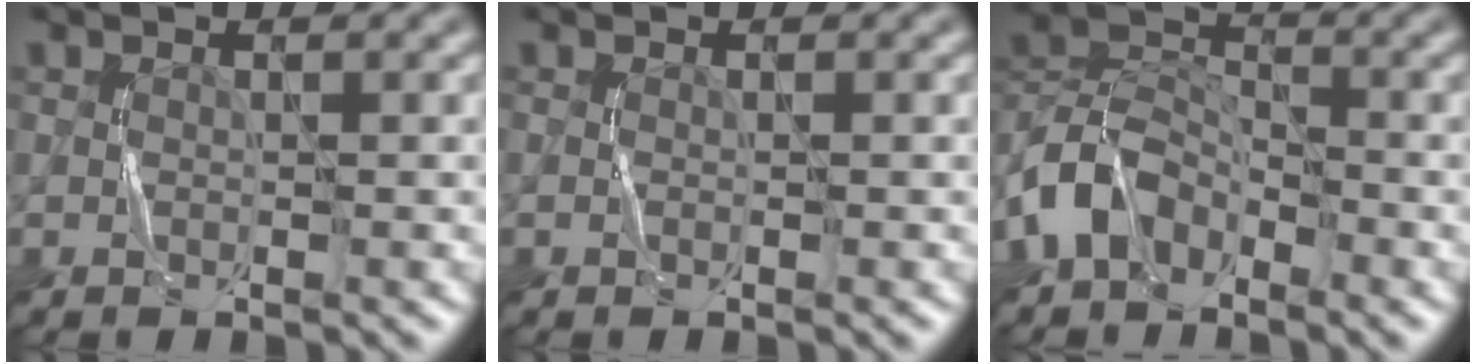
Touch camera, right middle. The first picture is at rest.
{"total": 0.0}
{"total": 5.4, "force": [-3.2, 3.5, 2.6], "torque": [-0.058, 0.003, -0.081]}